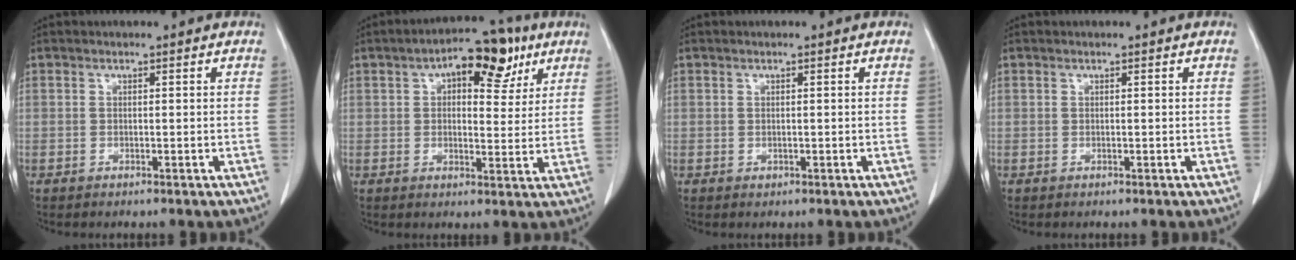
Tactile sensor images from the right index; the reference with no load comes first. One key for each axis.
{"total": 11.6, "fx": 5.4, "fy": 5.2, "fz": 8.8, "tx": -0.124, "ty": 0.030, "tz": 0.078}
{"total": 0.7, "fx": -0.1, "fy": 0.6, "fz": 0.4, "tx": -0.008, "ty": 0.002, "tz": 0.002}
{"total": 0.0}